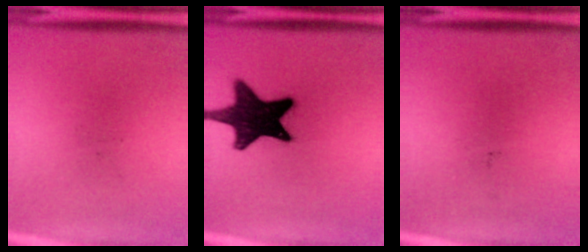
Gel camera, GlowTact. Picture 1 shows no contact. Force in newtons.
{"total": 17.6}
{"total": 0.0}